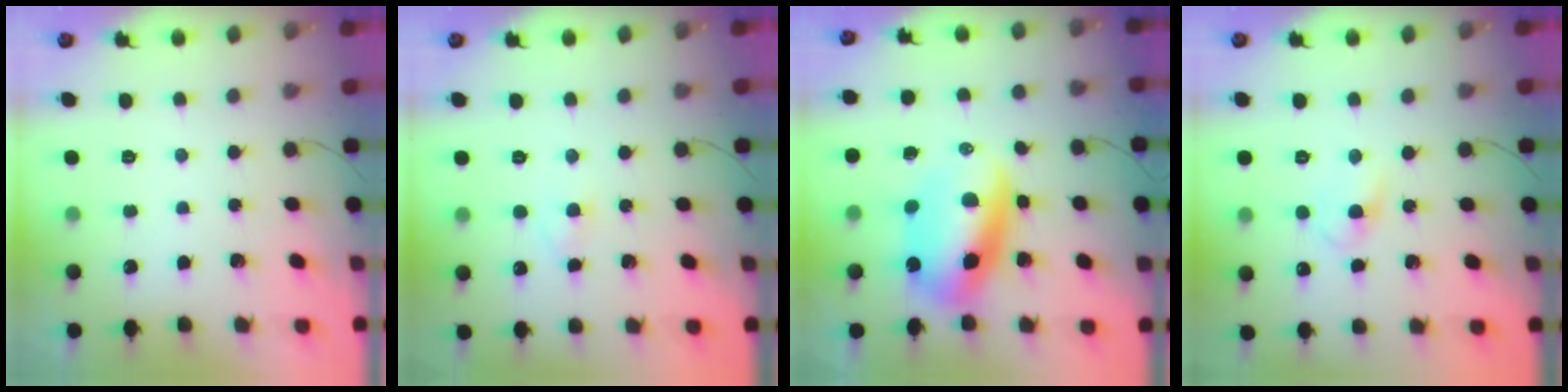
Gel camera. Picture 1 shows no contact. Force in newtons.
{"total": 1.9, "press": 1.7, "slide": 0.8}
{"total": 12.2, "press": 11.7, "slide": 3.4}
{"total": 3.9, "press": 3.7, "slide": 1.3}